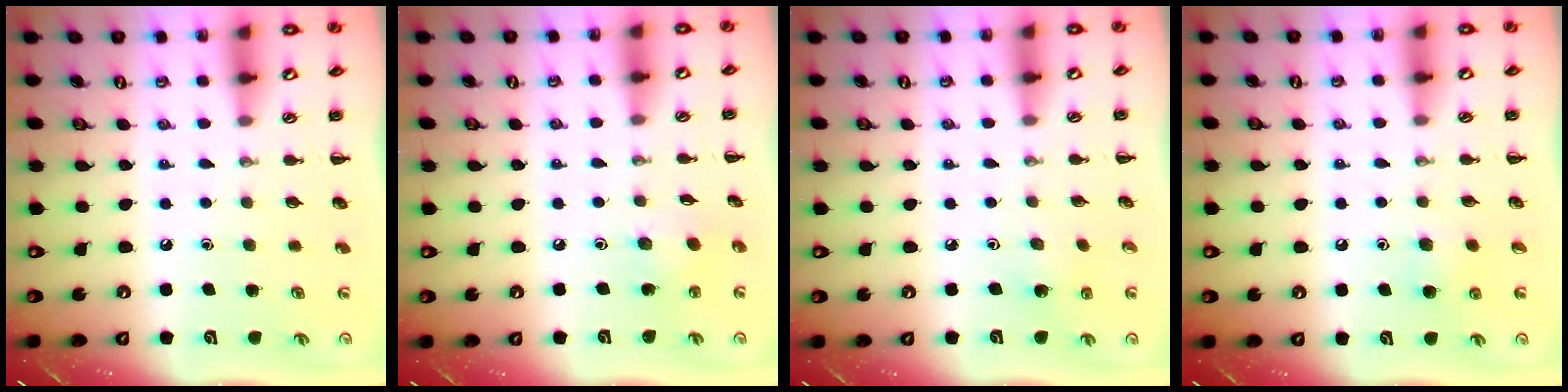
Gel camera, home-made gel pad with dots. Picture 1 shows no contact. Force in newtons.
{"total": 3.8, "press": 3.7, "slide": 1.0}
{"total": 2.6, "press": 2.4, "slide": 0.8}
{"total": 3.9, "press": 3.6, "slide": 1.5}